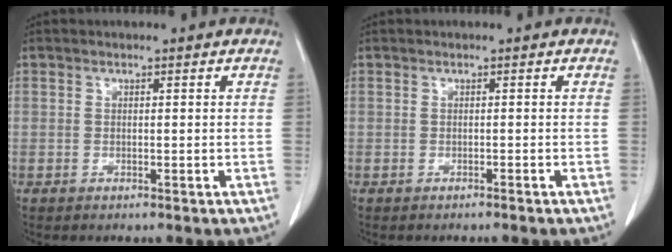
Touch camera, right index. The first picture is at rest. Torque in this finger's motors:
{"motor_torque": [0.11, -0.09, 0.07, 0.01]}